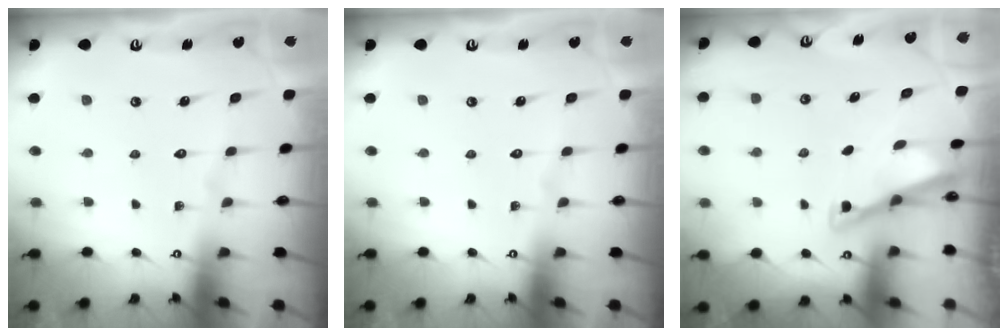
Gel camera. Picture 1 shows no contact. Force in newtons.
{"total": 0.0}
{"total": 2.7, "press": 2.7, "slide": 0.3}